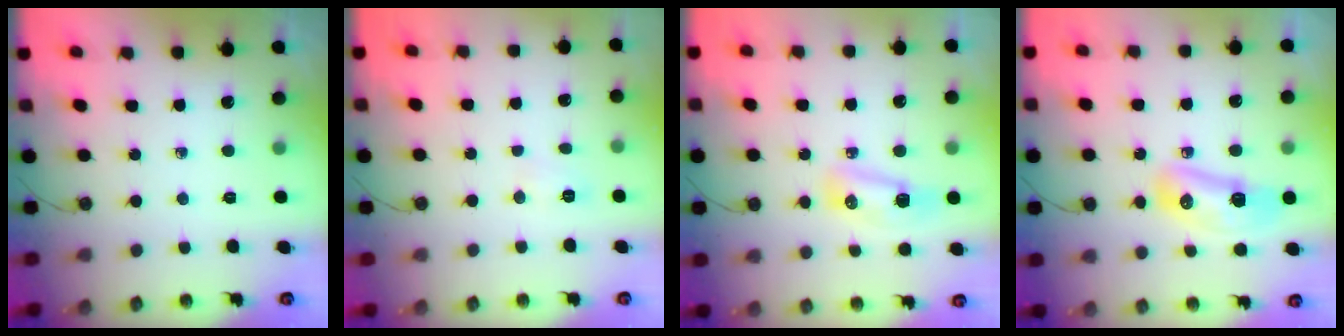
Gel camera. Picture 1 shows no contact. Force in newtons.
{"total": 3.6, "press": 3.5, "slide": 0.8}
{"total": 9.0, "press": 8.3, "slide": 3.4}
{"total": 9.8, "press": 9.7, "slide": 1.5}